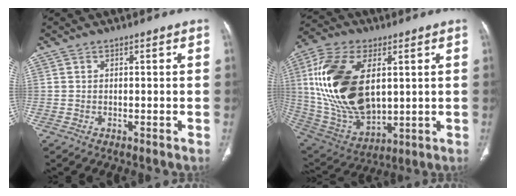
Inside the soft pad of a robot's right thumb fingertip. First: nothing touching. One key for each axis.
{"total": 23.4, "fx": 4.0, "fy": 13.5, "fz": 18.7, "tx": -0.364, "ty": -0.019, "tz": 0.087}